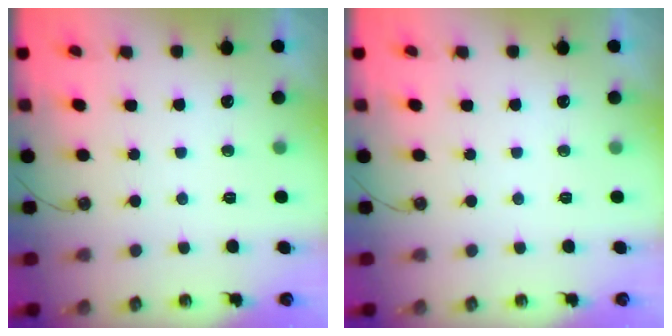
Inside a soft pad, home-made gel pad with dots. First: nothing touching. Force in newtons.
{"total": 0.0}